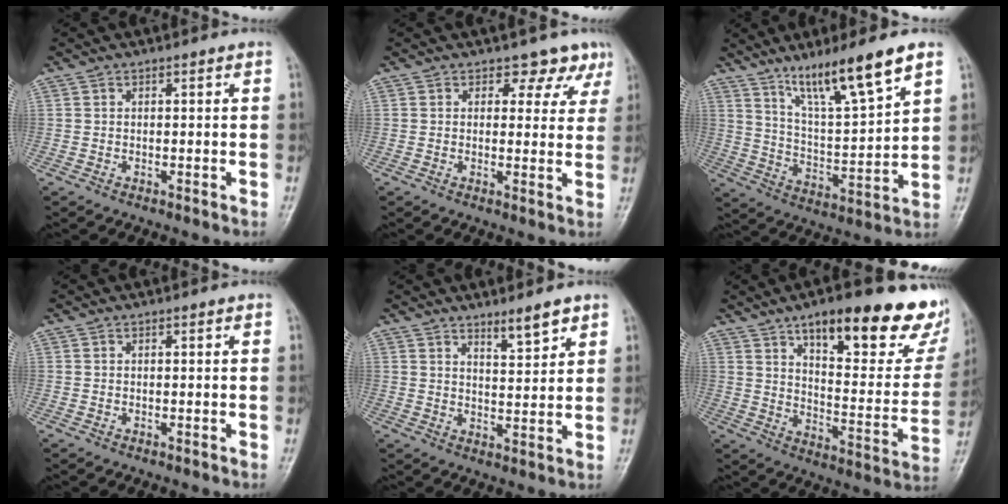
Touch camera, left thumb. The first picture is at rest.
{"total": 4.9, "force": [3.6, 3.2, 1.0], "torque": [0.020, -0.022, 0.027]}
{"total": 14.5, "force": [9.6, 1.8, 10.7], "torque": [-0.182, -0.052, 0.178]}
{"total": 0.0}
{"total": 5.1, "force": [3.9, 1.0, 3.1], "torque": [-0.041, -0.035, 0.062]}
{"total": 27.1, "force": [16.1, 9.0, 19.9], "torque": [-0.224, -0.059, 0.227]}